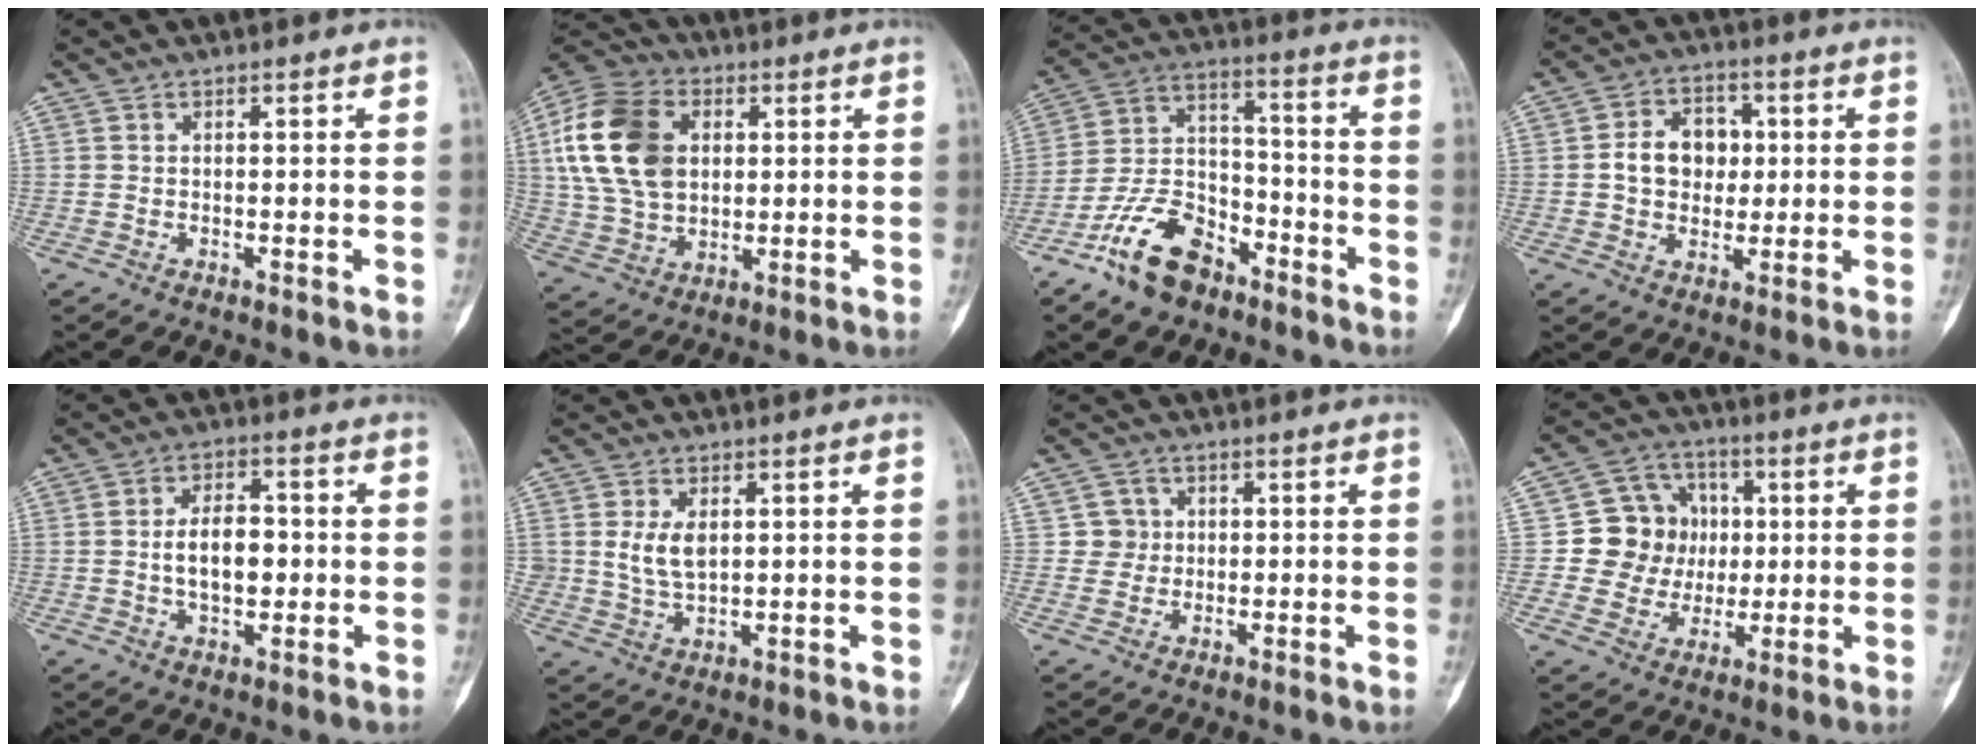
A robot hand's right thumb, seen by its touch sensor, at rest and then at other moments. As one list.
[{"total": 18.5, "force": [3.6, 13.3, 12.4], "torque": [-0.227, 0.006, 0.065]}, {"total": 13.5, "force": [-8.9, 7.4, 6.9], "torque": [-0.118, 0.073, -0.171]}, {"total": 9.2, "force": [0.7, 7.2, 5.7], "torque": [-0.058, 0.013, 0.008]}, {"total": 8.4, "force": [-0.3, 4.9, 6.8], "torque": [-0.093, 0.010, -0.006]}, {"total": 5.8, "force": [1.4, 3.6, 4.4], "torque": [-0.073, -0.010, 0.035]}, {"total": 3.4, "force": [0.5, 3.3, -0.1], "torque": [0.029, 0.006, 0.002]}, {"total": 11.8, "force": [1.0, 11.0, 4.2], "torque": [-0.012, 0.013, 0.020]}]